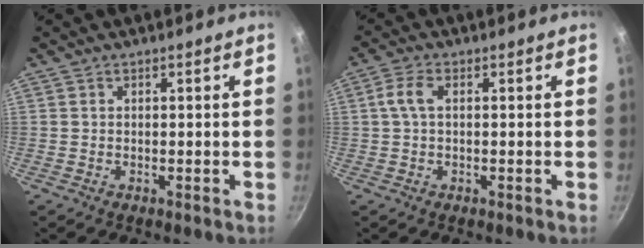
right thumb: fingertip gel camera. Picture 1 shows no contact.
{"total": 3.8, "force": [0.7, 1.7, 3.3], "torque": [-0.078, 0.012, 0.010]}